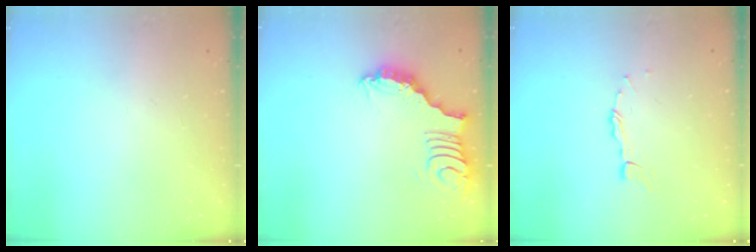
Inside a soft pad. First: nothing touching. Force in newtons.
{"total": 3.0, "press": 3.0, "slide": 0.6}
{"total": 3.8, "press": 3.8, "slide": 0.4}